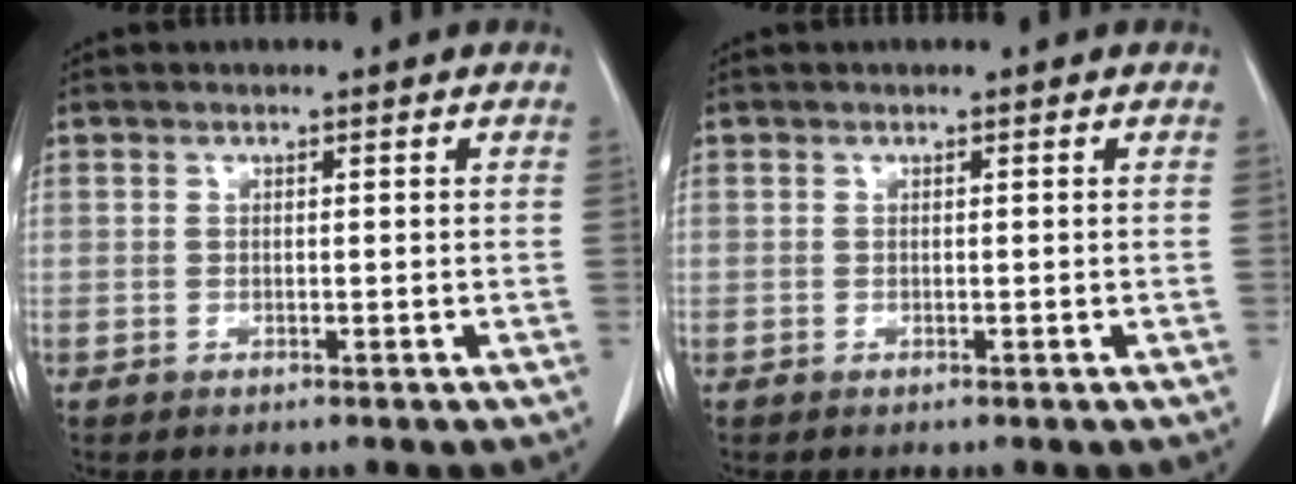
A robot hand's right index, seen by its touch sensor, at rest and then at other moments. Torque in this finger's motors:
{"motor_torque": [0.00, 0.00, 0.00, 0.00]}